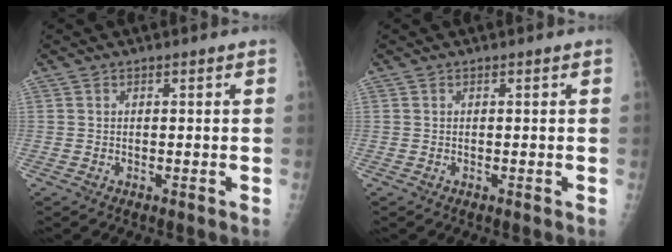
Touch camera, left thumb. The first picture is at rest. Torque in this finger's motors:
{"motor_torque": [0.02, 0.05, 0.00, 0.00, 0.00]}